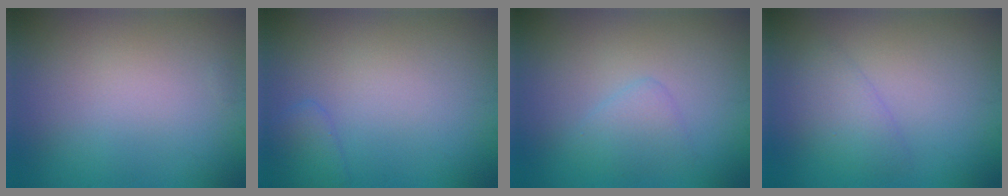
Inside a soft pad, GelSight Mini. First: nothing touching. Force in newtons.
{"total": 1.5, "press": 1.5, "slide": 0.2}
{"total": 1.8, "press": 1.8, "slide": 0.1}
{"total": 2.0, "press": 2.0, "slide": 0.2}